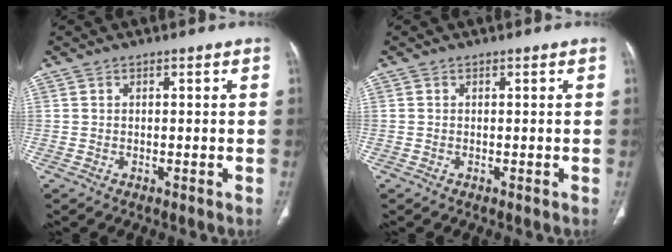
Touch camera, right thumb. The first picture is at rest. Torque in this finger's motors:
{"motor_torque": [-0.01, -0.15, 0.18, 0.55, -0.01]}